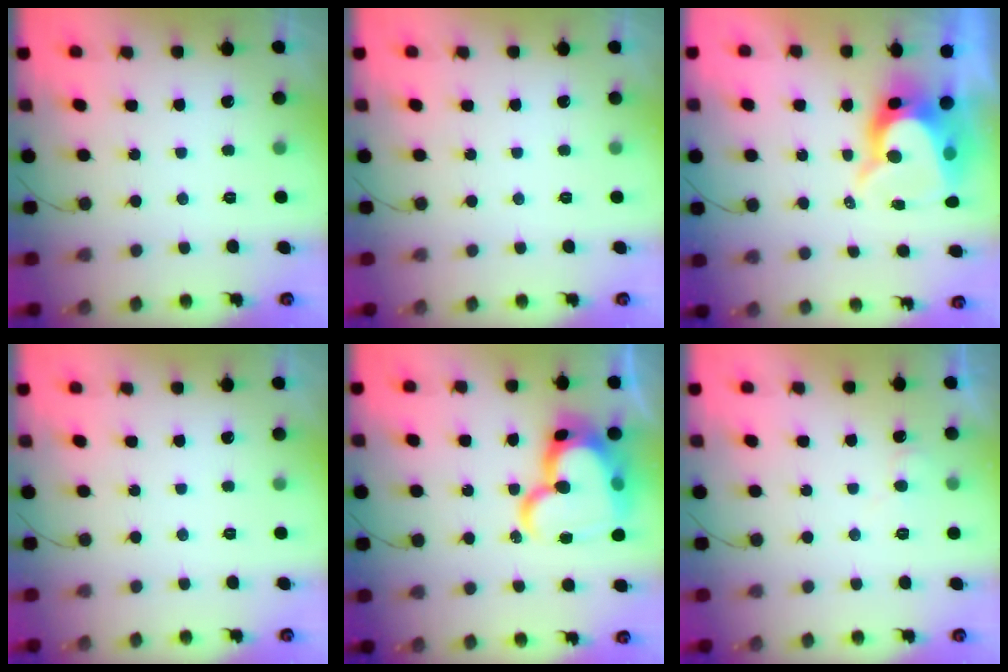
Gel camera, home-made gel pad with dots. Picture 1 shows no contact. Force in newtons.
{"total": 0.0}
{"total": 10.6, "press": 10.6, "slide": 0.8}
{"total": 0.0}
{"total": 23.4, "press": 23.3, "slide": 2.4}
{"total": 3.5, "press": 3.5, "slide": 0.3}